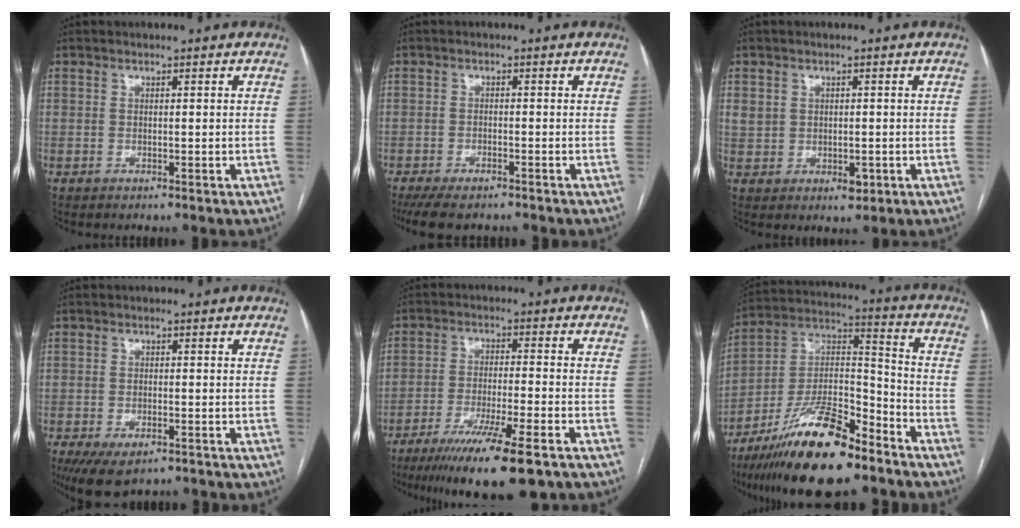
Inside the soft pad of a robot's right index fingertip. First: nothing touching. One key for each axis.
{"total": 7.4, "fx": -6.1, "fy": 2.2, "fz": 3.5, "tx": -0.050, "ty": -0.008, "tz": -0.094}
{"total": 4.2, "fx": -0.1, "fy": 3.3, "fz": 2.7, "tx": -0.041, "ty": 0.011, "tz": 0.015}
{"total": 6.8, "fx": -4.5, "fy": 3.1, "fz": 4.0, "tx": -0.065, "ty": -0.007, "tz": -0.071}
{"total": 15.9, "fx": -11.2, "fy": 1.4, "fz": 11.2, "tx": -0.169, "ty": -0.040, "tz": -0.177}
{"total": 20.1, "fx": -14.0, "fy": 5.0, "fz": 13.4, "tx": -0.246, "ty": 0.006, "tz": -0.245}